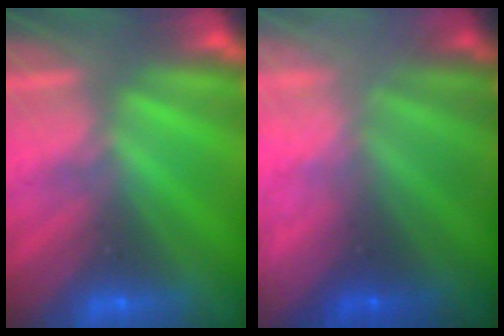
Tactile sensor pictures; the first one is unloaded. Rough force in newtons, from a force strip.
{"total": 5.6}